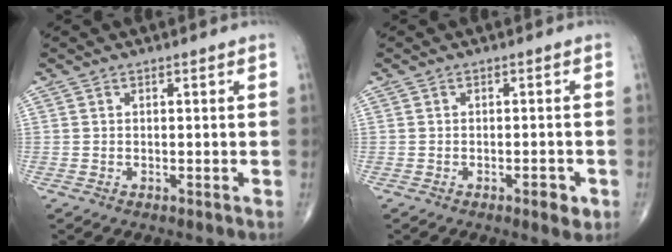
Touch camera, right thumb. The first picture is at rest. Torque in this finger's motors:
{"motor_torque": [0.64, 0.72, -0.12, 0.00, 0.00]}